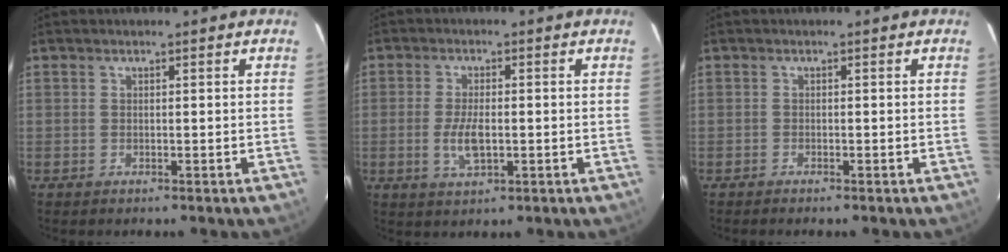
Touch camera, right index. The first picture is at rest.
{"total": 5.4, "force": [-1.1, 2.3, 4.8], "torque": [-0.100, -0.005, -0.019]}
{"total": 0.7, "force": [-0.6, 0.1, 0.2], "torque": [-0.008, -0.001, -0.012]}